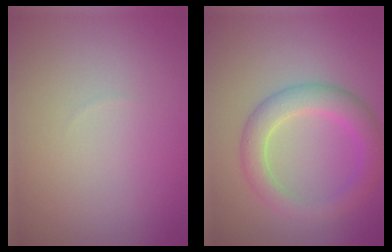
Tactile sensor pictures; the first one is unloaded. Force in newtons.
{"total": 4.3, "press": 4.3, "slide": 0.2}